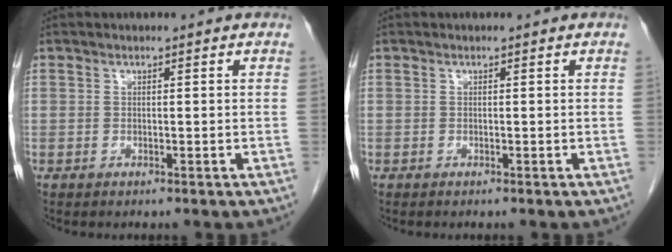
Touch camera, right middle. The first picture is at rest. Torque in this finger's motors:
{"motor_torque": [-0.38, -0.12, -0.02, -0.01]}